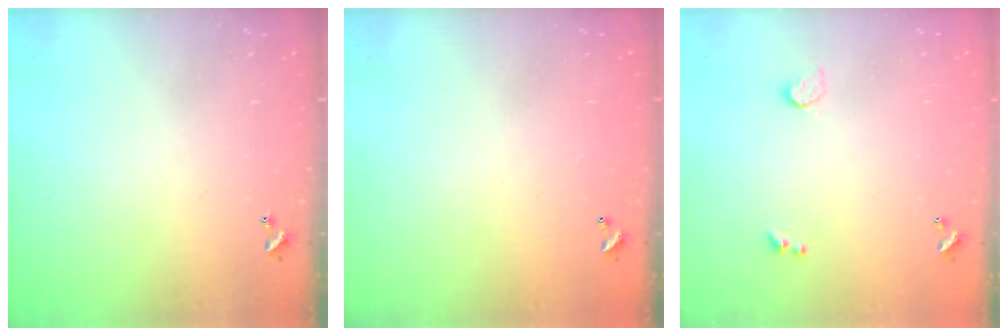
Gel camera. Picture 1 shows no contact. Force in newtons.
{"total": 2.9, "press": 2.9, "slide": 0.1}
{"total": 1.0, "press": 0.7, "slide": 0.7}